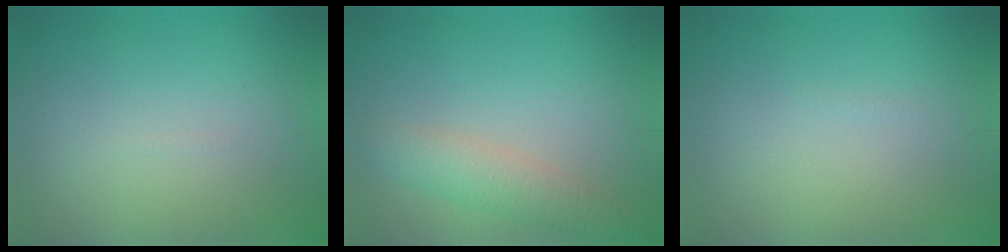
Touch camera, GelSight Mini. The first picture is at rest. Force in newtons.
{"total": 2.9, "press": 2.9, "slide": 0.2}
{"total": 0.0}